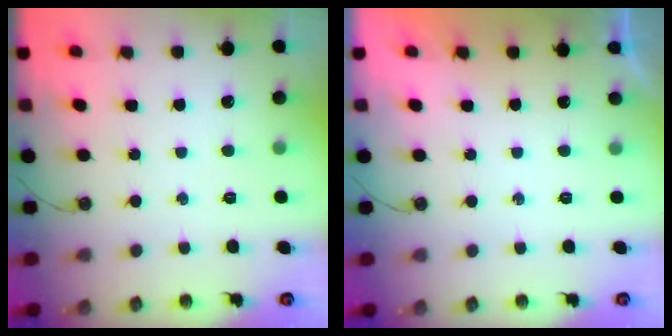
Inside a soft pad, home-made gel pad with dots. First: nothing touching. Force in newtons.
{"total": 0.0}